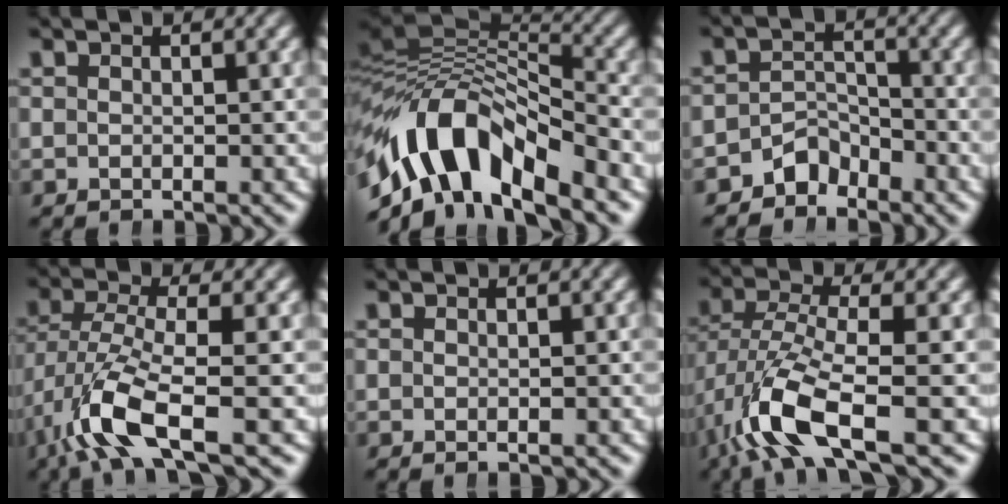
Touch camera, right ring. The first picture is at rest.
{"total": 13.8, "force": [-3.0, 9.7, 9.4], "torque": [-0.191, -0.030, -0.036]}
{"total": 3.9, "force": [-3.0, 2.3, 1.1], "torque": [-0.019, -0.015, -0.050]}
{"total": 6.3, "force": [-1.9, 2.8, 5.3], "torque": [-0.132, -0.037, -0.013]}
{"total": 0.0}
{"total": 6.7, "force": [-1.9, 3.0, 5.7], "torque": [-0.138, -0.035, -0.016]}